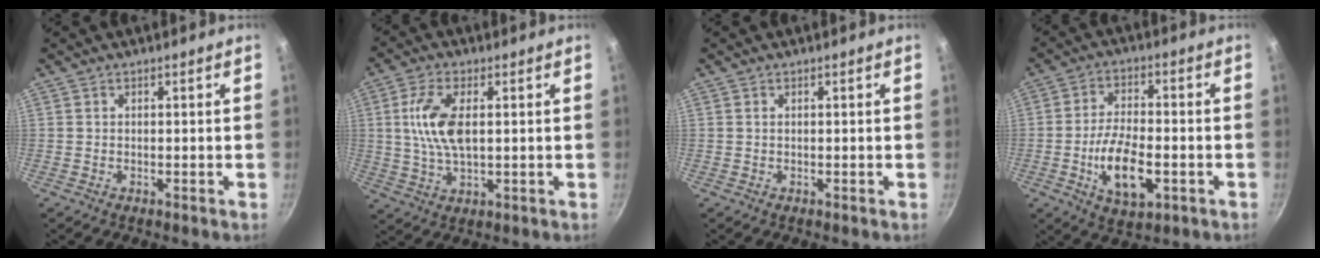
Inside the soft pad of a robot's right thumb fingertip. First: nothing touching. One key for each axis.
{"total": 9.4, "fx": 1.4, "fy": 4.4, "fz": 8.2, "tx": -0.161, "ty": 0.002, "tz": 0.027}
{"total": 0.0}
{"total": 11.9, "fx": -3.3, "fy": 5.6, "fz": 10.0, "tx": -0.172, "ty": 0.017, "tz": -0.056}